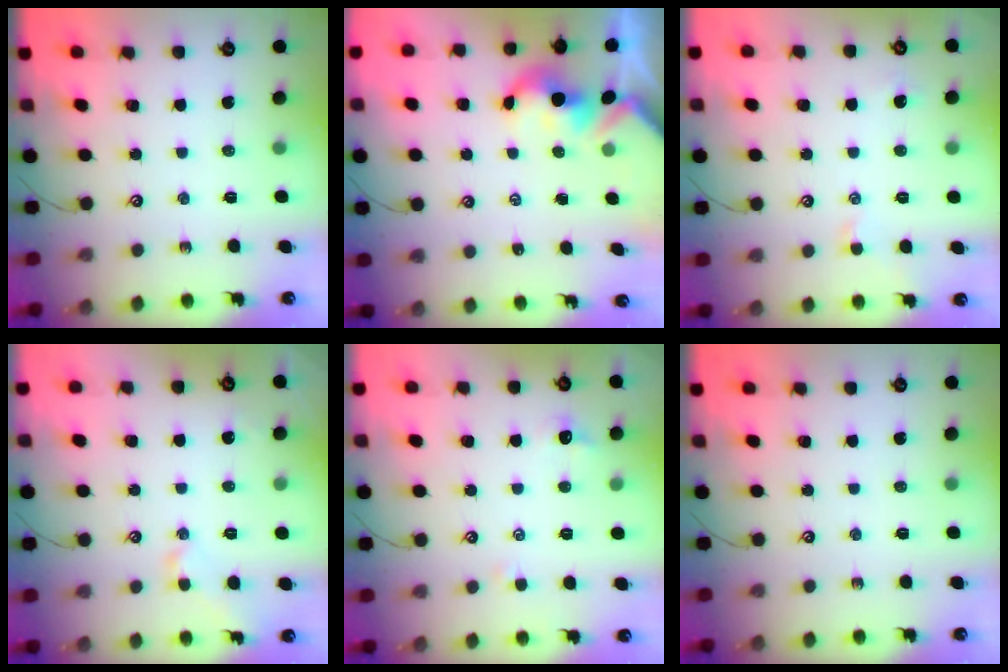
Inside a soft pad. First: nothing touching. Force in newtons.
{"total": 2.0, "press": 2.0, "slide": 0.1}
{"total": 0.6, "press": 0.4, "slide": 0.5}
{"total": 0.7, "press": 0.6, "slide": 0.3}
{"total": 0.8, "press": 0.5, "slide": 0.7}
{"total": 0.0}